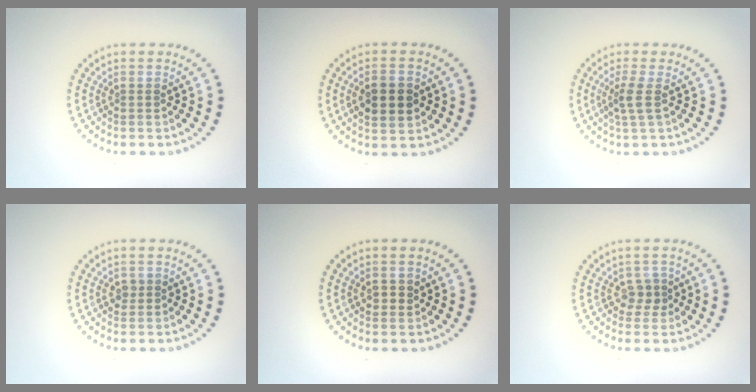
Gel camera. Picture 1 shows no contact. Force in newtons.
{"total": 3.4, "press": 3.4, "slide": 0.2}
{"total": 2.0, "press": 1.5, "slide": 1.4}
{"total": 0.8, "press": 0.7, "slide": 0.2}
{"total": 1.2, "press": 1.2, "slide": 0.3}
{"total": 1.5, "press": 1.2, "slide": 0.9}